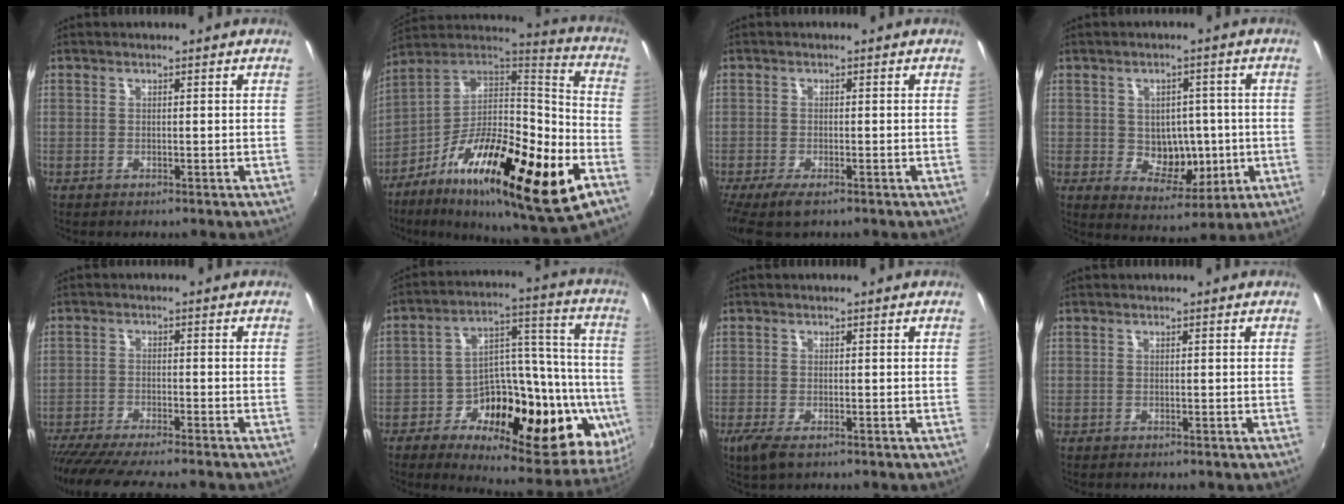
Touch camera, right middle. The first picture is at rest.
{"total": 29.4, "force": [-12.6, 8.3, 25.2], "torque": [-0.423, -0.027, -0.222]}
{"total": 5.2, "force": [-3.6, 1.3, 3.5], "torque": [-0.083, -0.023, -0.063]}
{"total": 8.7, "force": [-0.8, 6.8, 5.4], "torque": [-0.093, -0.008, 0.003]}
{"total": 12.9, "force": [-11.3, 0.8, 6.2], "torque": [-0.136, -0.038, -0.184]}
{"total": 26.5, "force": [-8.3, 14.5, 20.6], "torque": [-0.293, 0.021, -0.113]}
{"total": 4.0, "force": [-2.4, 1.2, 2.9], "torque": [-0.064, -0.015, -0.042]}
{"total": 0.0}